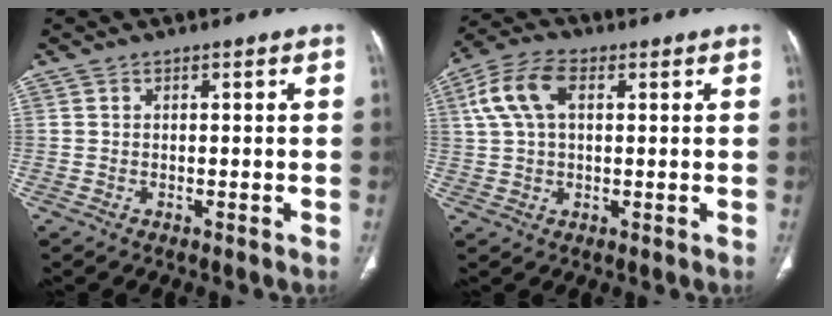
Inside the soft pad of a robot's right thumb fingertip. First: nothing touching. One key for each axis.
{"total": 9.2, "fx": 2.6, "fy": 5.3, "fz": 7.0, "tx": -0.150, "ty": 0.022, "tz": 0.048}